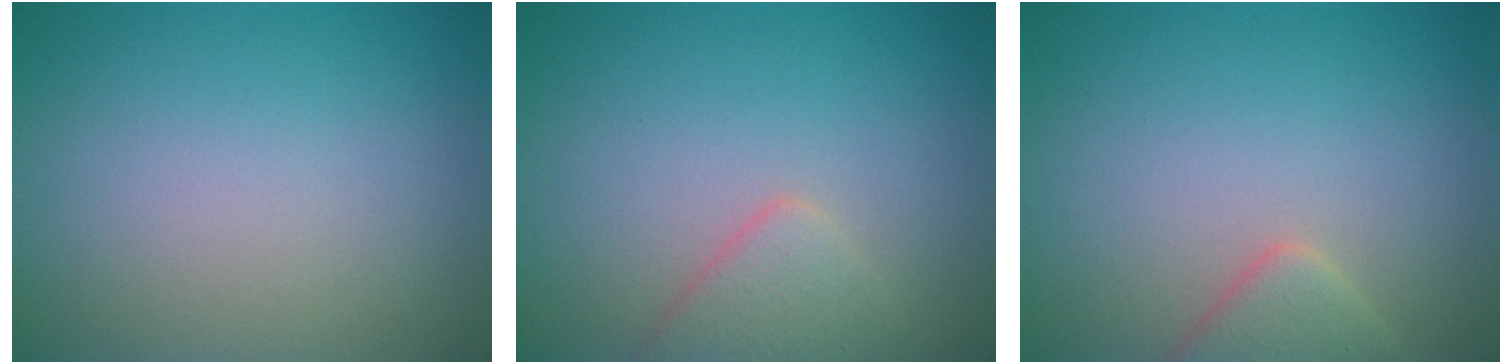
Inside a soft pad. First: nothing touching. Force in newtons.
{"total": 2.4, "press": 2.4, "slide": 0.1}
{"total": 2.5, "press": 2.5, "slide": 0.2}